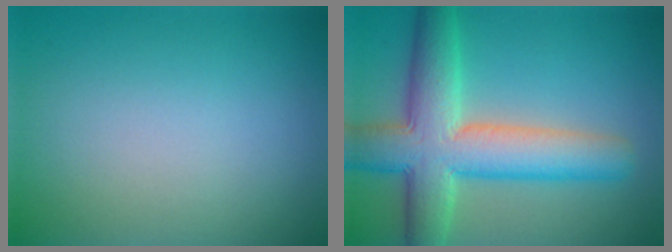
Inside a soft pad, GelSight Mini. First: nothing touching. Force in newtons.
{"total": 9.1, "press": 9.1, "slide": 0.6}